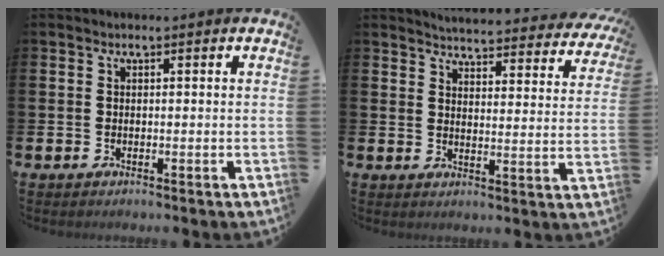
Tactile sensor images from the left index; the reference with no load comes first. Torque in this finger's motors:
{"motor_torque": [1.06, -1.08, 0.51, 0.03]}